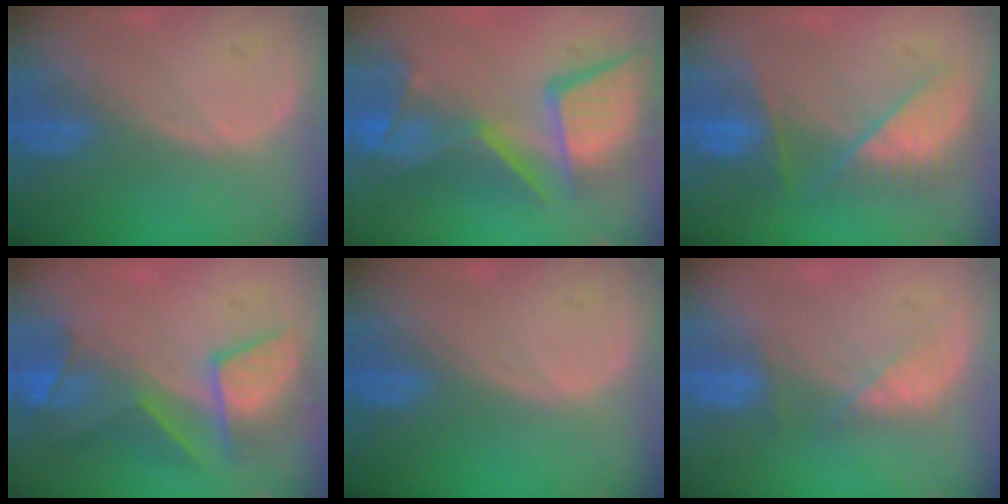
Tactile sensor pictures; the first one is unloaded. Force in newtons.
{"total": 14.0, "press": 11.3, "slide": 8.2}
{"total": 7.1, "press": 7.0, "slide": 0.6}
{"total": 8.4, "press": 8.1, "slide": 2.2}
{"total": 0.0}
{"total": 2.9, "press": 2.9, "slide": 0.7}